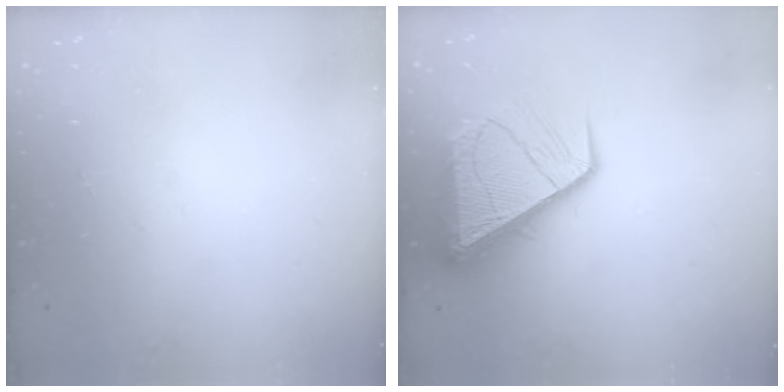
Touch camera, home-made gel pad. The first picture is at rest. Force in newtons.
{"total": 13.8, "press": 13.7, "slide": 1.7}